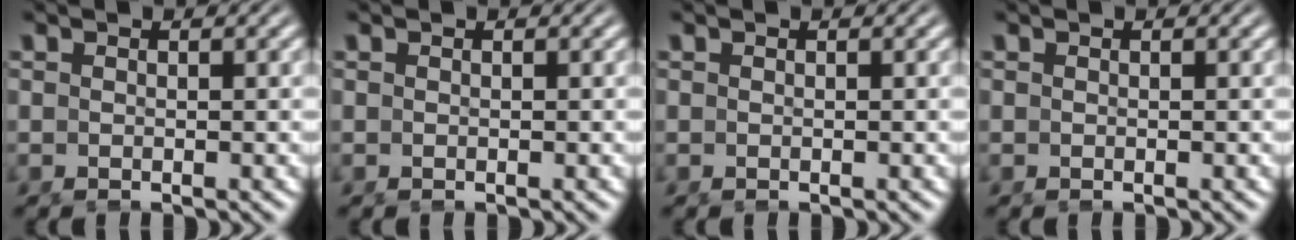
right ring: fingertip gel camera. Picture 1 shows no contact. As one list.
[{"total": 0.0}, {"total": 0.0}, {"total": 0.0}]